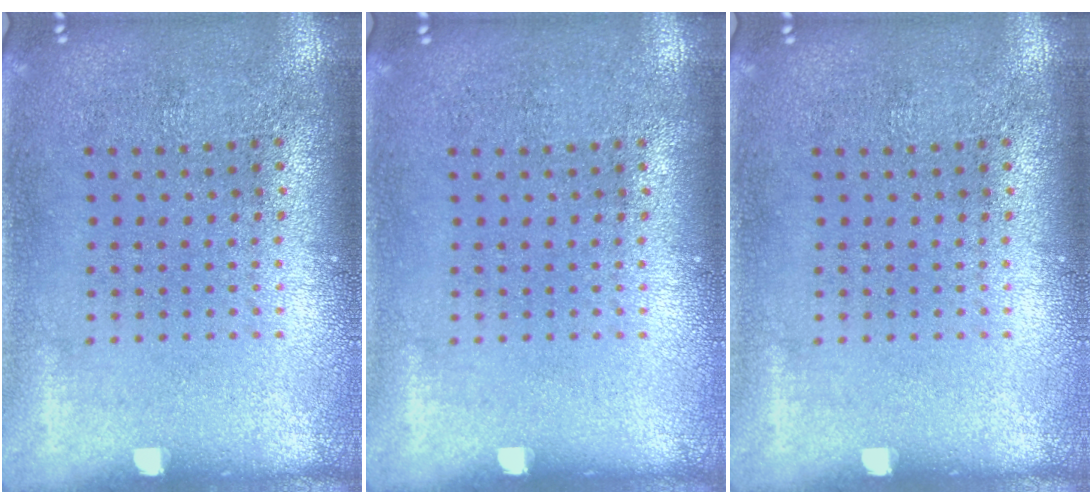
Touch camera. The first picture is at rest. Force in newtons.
{"total": 0.0}
{"total": 0.0}